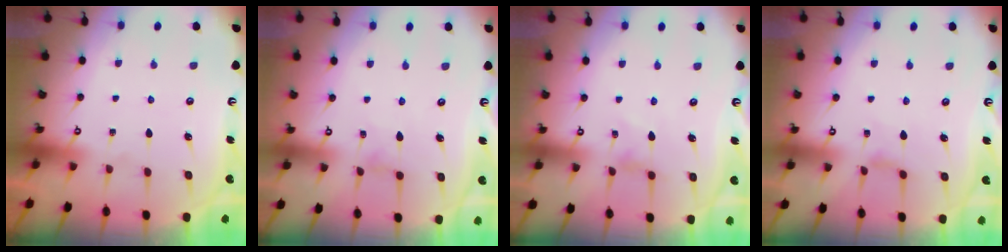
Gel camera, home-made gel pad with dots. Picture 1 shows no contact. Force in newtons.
{"total": 0.0}
{"total": 1.3, "press": 1.3, "slide": 0.3}
{"total": 2.0, "press": 1.9, "slide": 0.5}